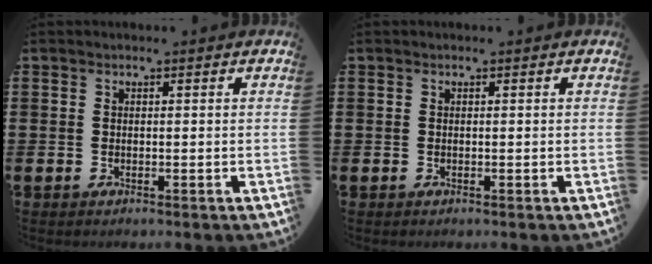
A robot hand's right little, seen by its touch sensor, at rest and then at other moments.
{"total": 0.0}